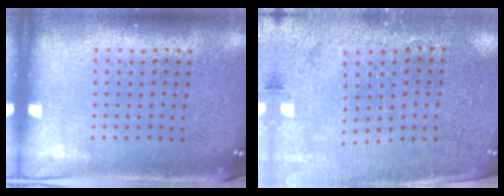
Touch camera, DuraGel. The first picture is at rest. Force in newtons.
{"total": 2.8, "press": 2.7, "slide": 0.5}